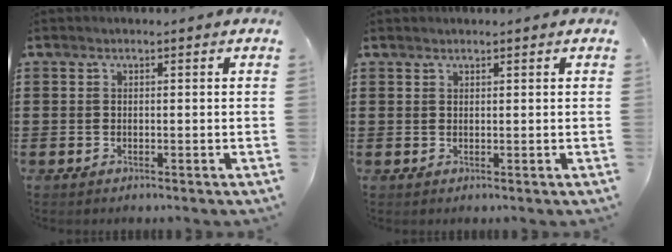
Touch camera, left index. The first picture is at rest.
{"total": 0.8, "force": [0.7, 0.1, 0.1], "torque": [-0.003, 0.000, 0.015]}